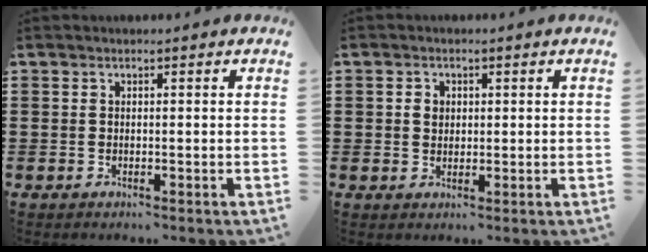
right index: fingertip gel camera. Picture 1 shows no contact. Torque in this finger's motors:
{"motor_torque": [0.05, -0.04, 0.01, 0.02]}